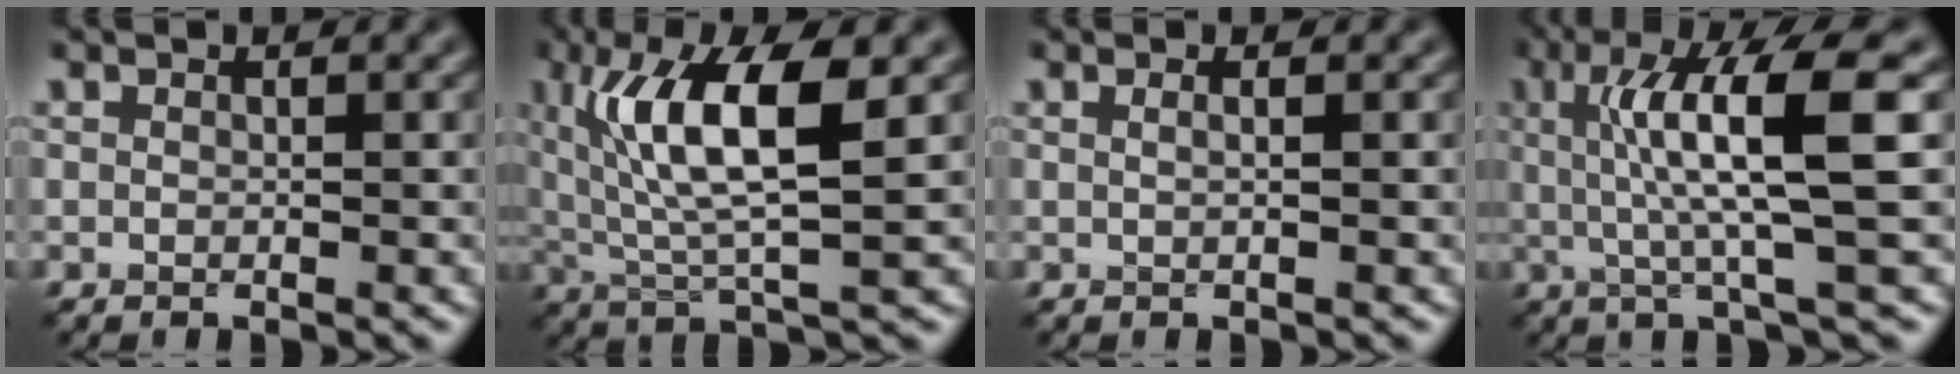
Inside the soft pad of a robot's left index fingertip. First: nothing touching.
{"total": 8.9, "force": [2.7, 2.5, 8.1], "torque": [-0.146, -0.002, 0.050]}
{"total": 1.4, "force": [0.5, 0.7, 1.1], "torque": [-0.002, -0.003, -0.006]}
{"total": 9.0, "force": [1.5, 1.7, 8.7], "torque": [-0.128, 0.003, 0.026]}